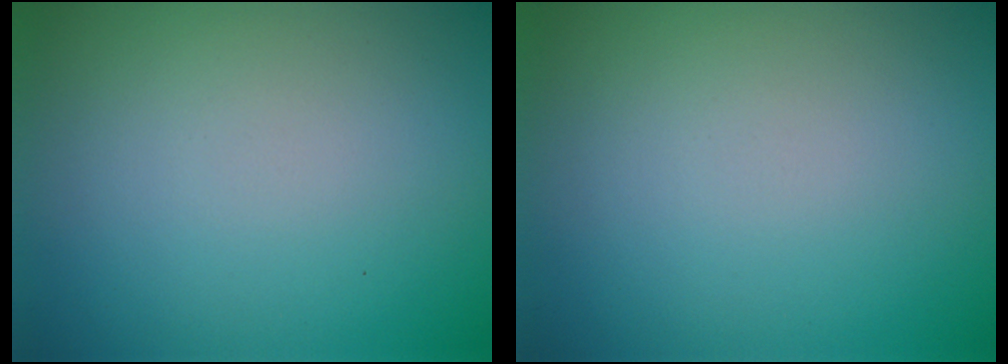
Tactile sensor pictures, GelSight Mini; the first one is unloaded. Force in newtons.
{"total": 0.0}